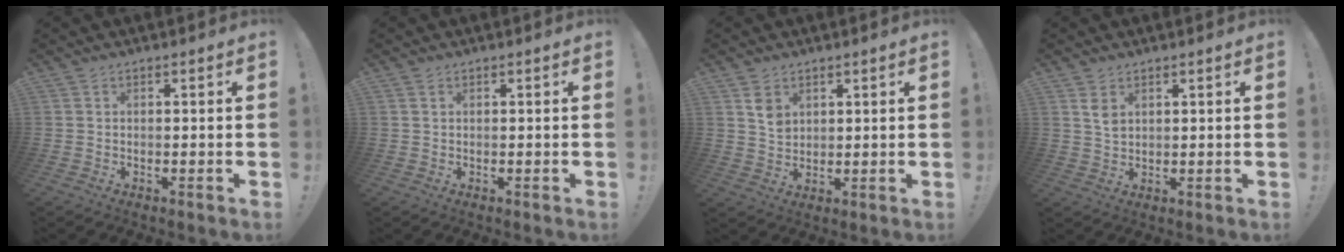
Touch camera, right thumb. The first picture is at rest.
{"total": 0.7, "force": [0.5, 0.4, 0.3], "torque": [-0.011, 0.003, 0.010]}
{"total": 4.8, "force": [2.4, 3.4, 2.5], "torque": [-0.023, -0.011, 0.041]}
{"total": 3.7, "force": [1.9, 2.0, 2.5], "torque": [-0.037, -0.006, 0.032]}